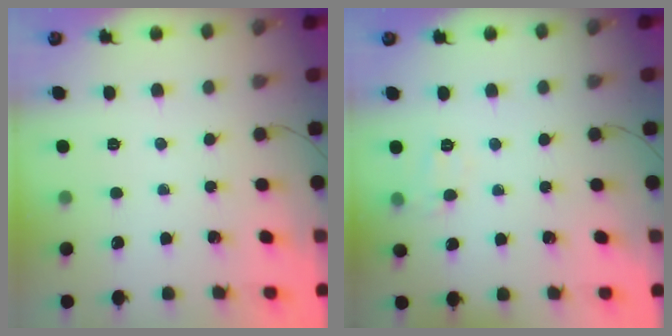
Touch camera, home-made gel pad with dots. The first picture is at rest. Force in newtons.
{"total": 6.4, "press": 6.3, "slide": 1.1}